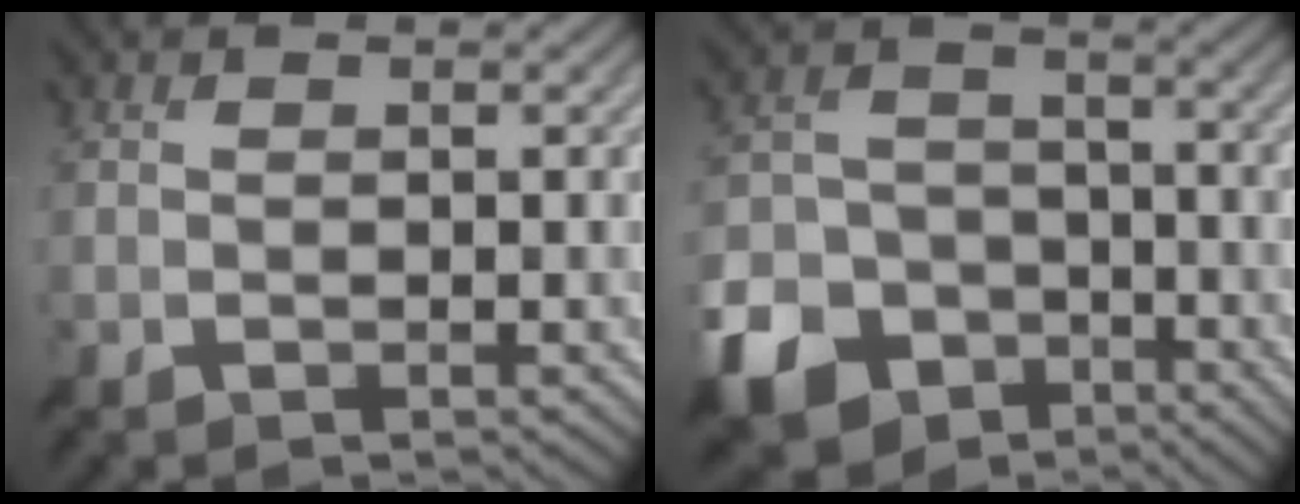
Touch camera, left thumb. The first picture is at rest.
{"total": 11.1, "force": [-6.8, 7.6, 4.4], "torque": [-0.117, -0.022, -0.131]}